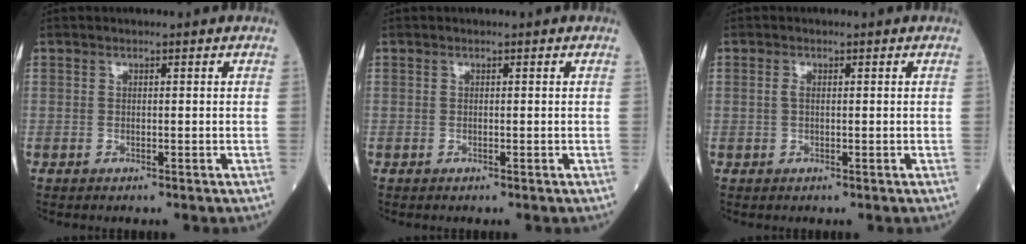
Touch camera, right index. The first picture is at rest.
{"total": 0.0}
{"total": 1.0, "force": [0.1, 0.5, 0.9], "torque": [-0.019, 0.001, 0.003]}